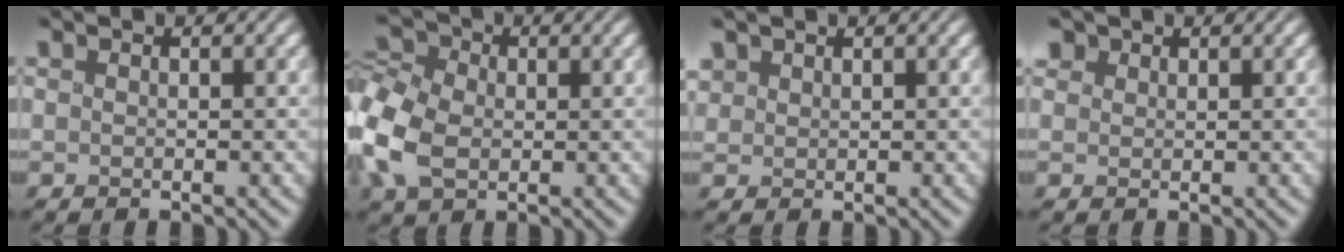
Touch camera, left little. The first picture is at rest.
{"total": 7.1, "force": [-0.4, 5.3, 4.8], "torque": [-0.135, 0.008, -0.020]}
{"total": 1.3, "force": [0.9, 0.9, 0.2], "torque": [-0.009, 0.005, 0.023]}
{"total": 1.4, "force": [1.1, 0.9, 0.2], "torque": [-0.007, -0.002, 0.026]}